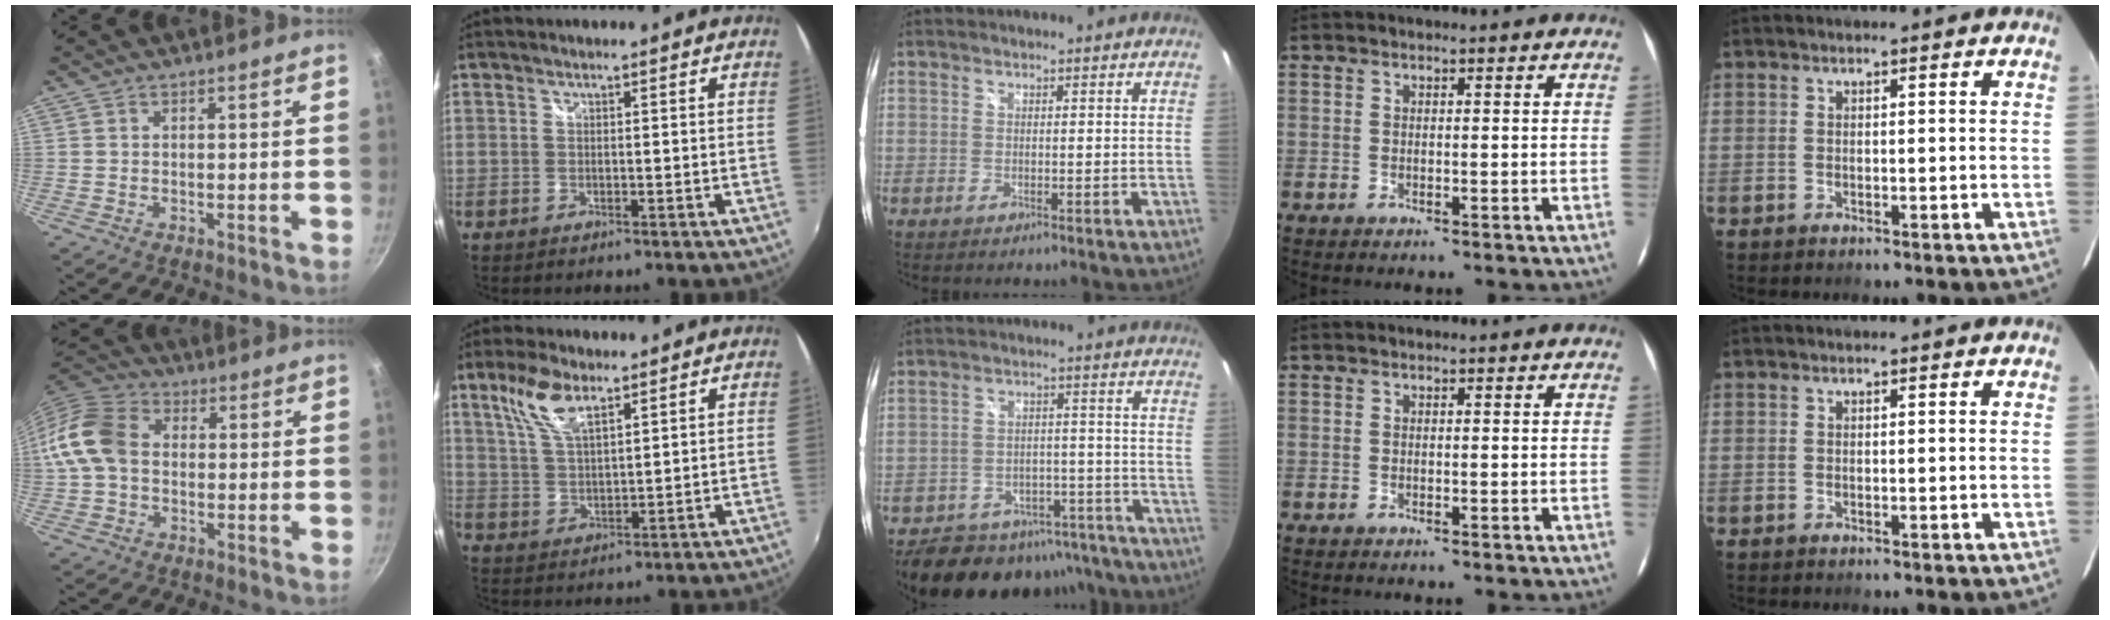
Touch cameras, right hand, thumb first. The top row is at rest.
{"thumb": {"total": 11.2, "force": [0.0, 8.3, 7.6], "torque": [-0.132, 0.028, -0.018]}, "index": {"total": 8.2, "force": [5.1, 3.1, 5.6], "torque": [-0.113, 0.011, 0.105]}, "middle": {"total": 20.8, "force": [-16.7, 9.5, 7.8], "torque": [-0.160, 0.019, -0.207]}}